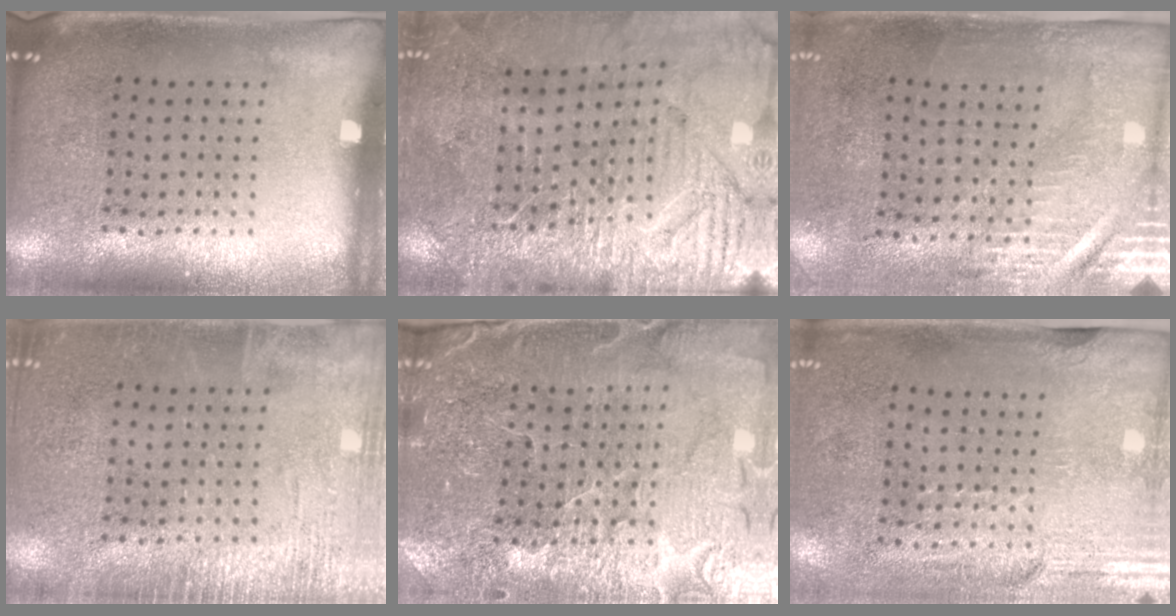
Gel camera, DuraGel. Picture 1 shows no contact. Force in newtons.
{"total": 3.6, "press": 3.6, "slide": 0.3}
{"total": 3.0, "press": 2.5, "slide": 1.6}
{"total": 2.4, "press": 2.4, "slide": 0.3}
{"total": 3.4, "press": 3.4, "slide": 0.3}
{"total": 2.9, "press": 2.5, "slide": 1.5}